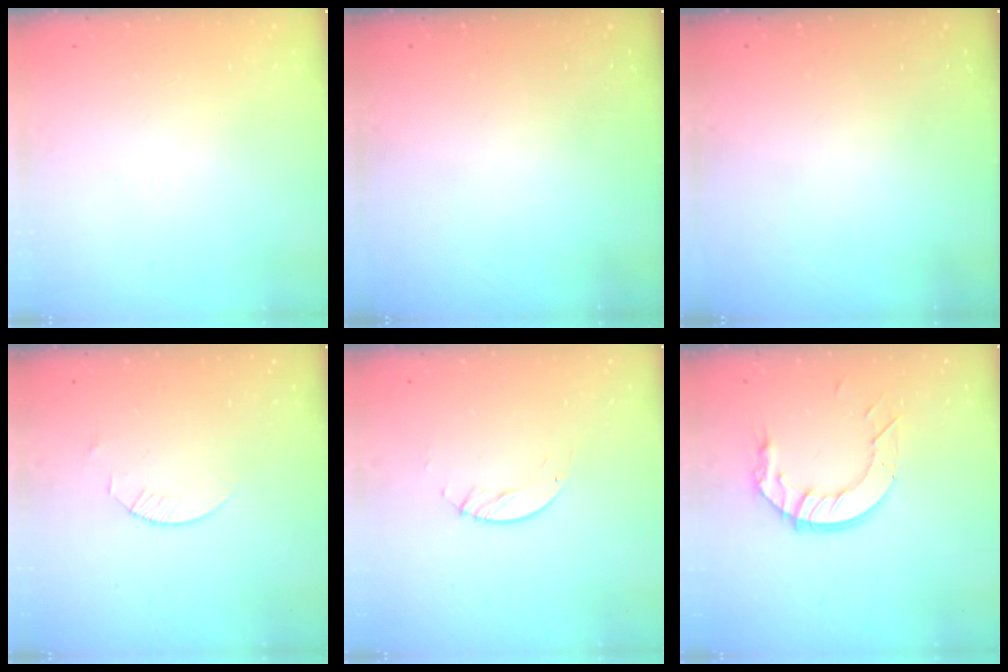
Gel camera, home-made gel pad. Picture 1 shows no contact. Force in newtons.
{"total": 0.0}
{"total": 0.0}
{"total": 1.8, "press": 1.8, "slide": 0.2}
{"total": 4.2, "press": 4.1, "slide": 0.4}
{"total": 10.6, "press": 10.5, "slide": 1.0}